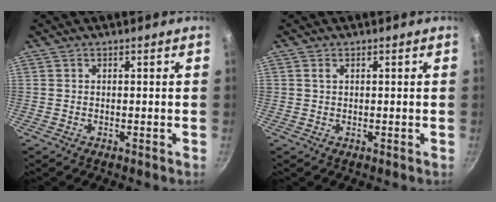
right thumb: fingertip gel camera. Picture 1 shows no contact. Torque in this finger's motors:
{"motor_torque": [-0.15, -0.14, 0.16, 0.36, -0.02]}